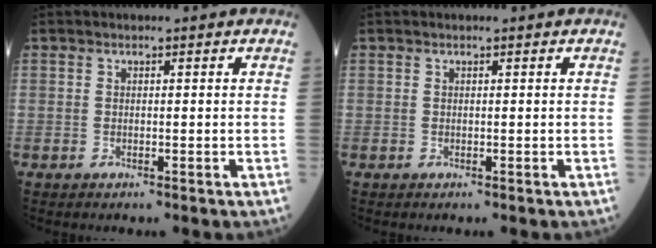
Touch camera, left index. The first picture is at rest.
{"total": 0.0}